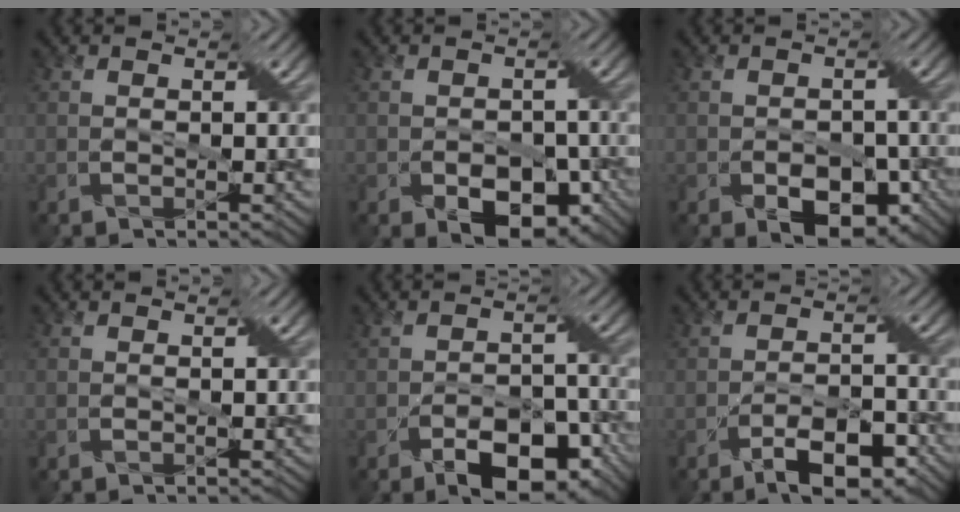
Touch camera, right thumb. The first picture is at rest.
{"total": 7.6, "force": [-3.6, 4.7, 4.7], "torque": [-0.073, -0.015, -0.049]}
{"total": 6.9, "force": [-3.3, 4.2, 4.4], "torque": [-0.065, -0.014, -0.048]}
{"total": 0.0}
{"total": 9.0, "force": [-5.0, 4.4, 6.1], "torque": [-0.098, -0.009, -0.079]}
{"total": 6.4, "force": [-3.9, 2.2, 4.5], "torque": [-0.071, 0.006, -0.067]}